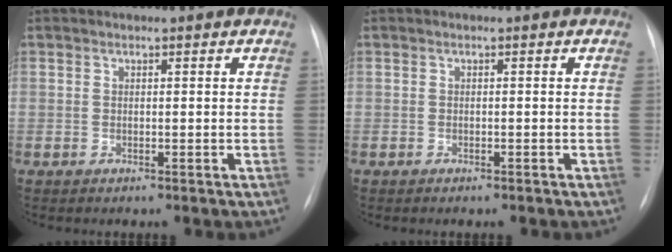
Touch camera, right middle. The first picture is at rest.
{"total": 0.7, "force": [-0.6, 0.2, 0.3], "torque": [-0.011, -0.002, -0.008]}